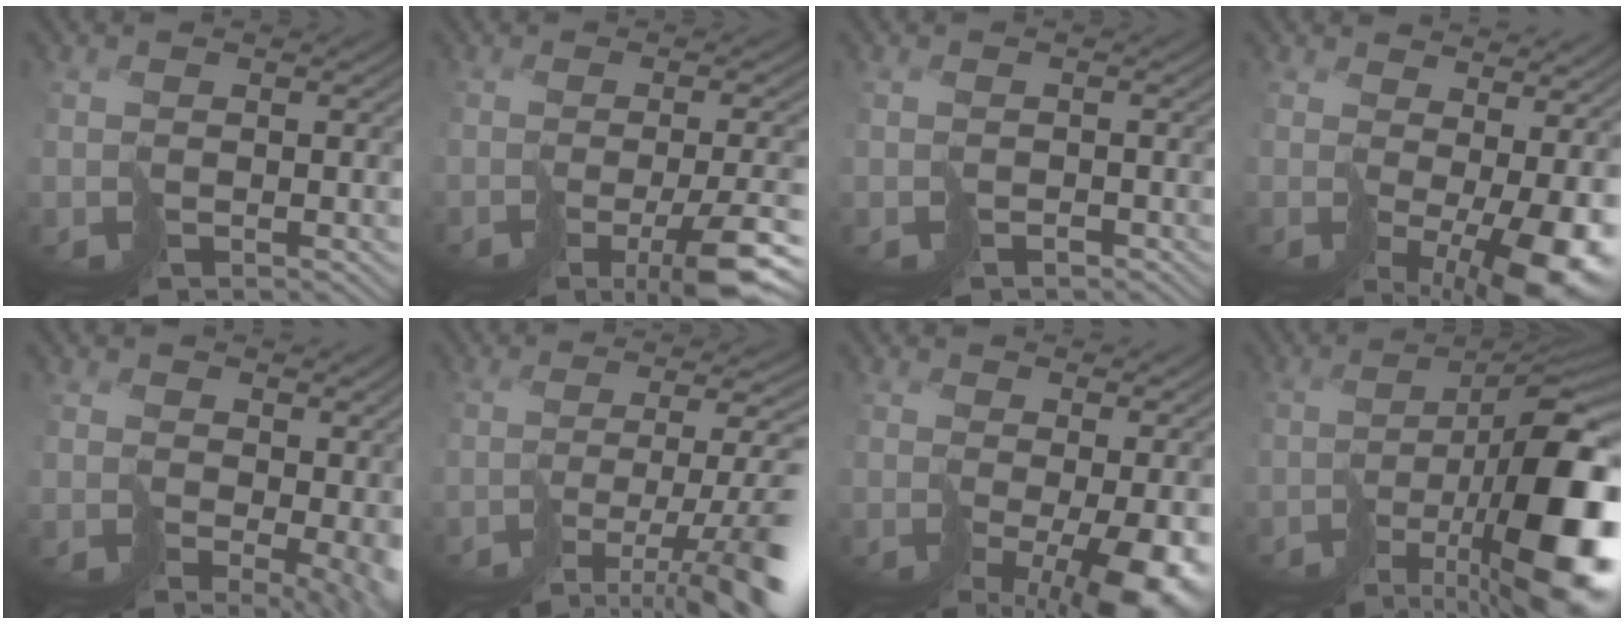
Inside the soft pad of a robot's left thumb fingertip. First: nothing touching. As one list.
[{"total": 9.7, "force": [-4.4, 2.3, 8.4], "torque": [-0.125, -0.016, -0.071]}, {"total": 0.8, "force": [-0.7, 0.3, 0.3], "torque": [-0.003, 0.002, -0.014]}, {"total": 10.7, "force": [-1.1, 3.8, 9.9], "torque": [-0.155, -0.019, -0.009]}, {"total": 9.3, "force": [1.3, 5.7, 7.3], "torque": [-0.107, -0.028, 0.051]}, {"total": 13.7, "force": [-7.0, 3.6, 11.3], "torque": [-0.181, -0.009, -0.111]}, {"total": 10.5, "force": [-2.6, 3.5, 9.5], "torque": [-0.156, -0.018, -0.030]}, {"total": 19.2, "force": [-8.2, 6.7, 16.0], "torque": [-0.240, -0.023, -0.128]}]